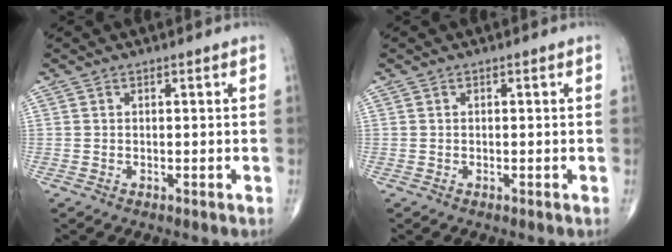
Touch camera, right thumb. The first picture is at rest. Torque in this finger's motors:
{"motor_torque": [0.16, 0.04, -0.18, -0.08, 0.00]}